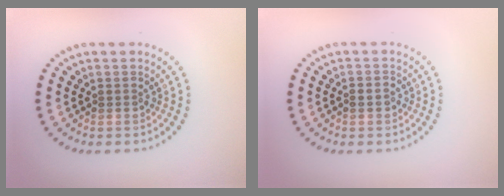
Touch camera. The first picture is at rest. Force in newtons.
{"total": 1.0, "press": 1.0, "slide": 0.4}